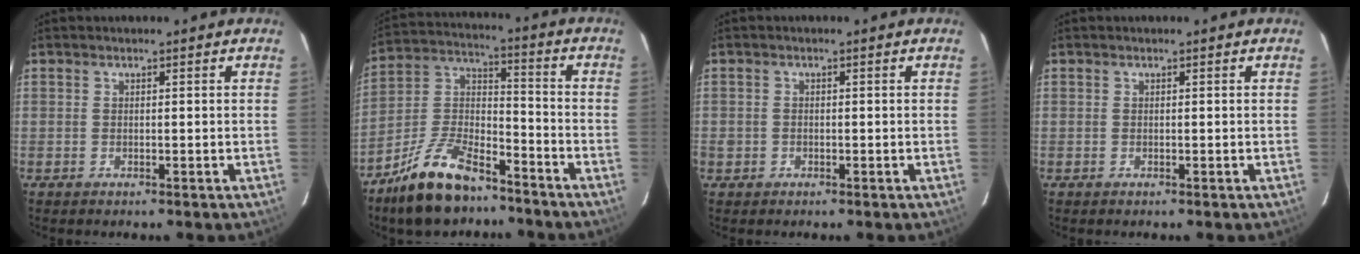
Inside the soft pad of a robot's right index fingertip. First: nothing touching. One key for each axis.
{"total": 15.4, "fx": -10.8, "fy": 6.4, "fz": 8.9, "tx": -0.190, "ty": 0.019, "tz": -0.200}
{"total": 1.5, "fx": -0.6, "fy": 1.3, "fz": 0.3, "tx": -0.007, "ty": 0.001, "tz": -0.010}
{"total": 0.0}